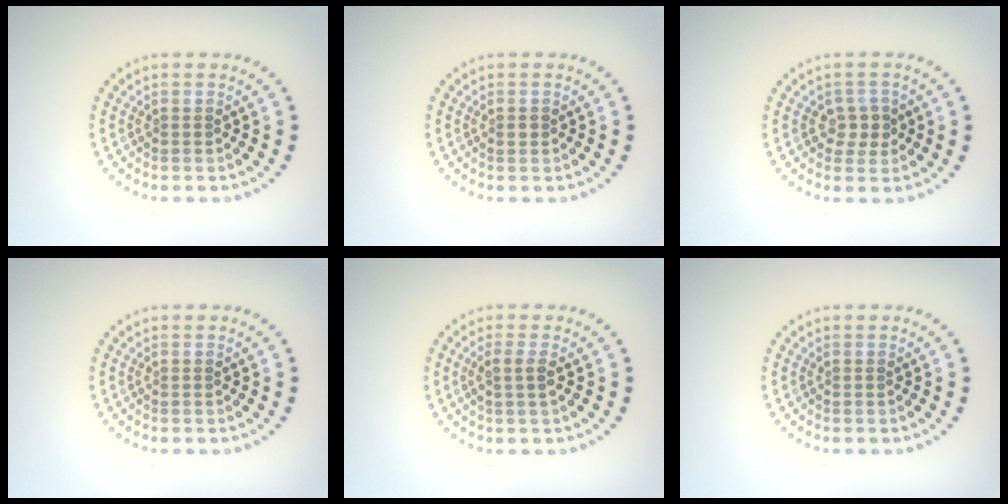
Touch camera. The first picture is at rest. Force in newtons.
{"total": 0.9, "press": 0.9, "slide": 0.0}
{"total": 2.2, "press": 2.1, "slide": 0.8}
{"total": 0.0}
{"total": 1.5, "press": 1.4, "slide": 0.6}
{"total": 0.0}